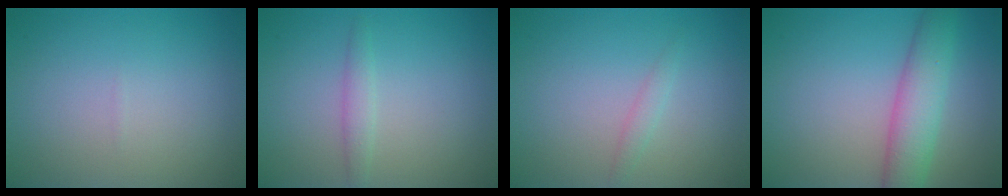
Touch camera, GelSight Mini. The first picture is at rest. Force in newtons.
{"total": 1.4, "press": 1.4, "slide": 0.0}
{"total": 1.0, "press": 1.0, "slide": 0.1}
{"total": 5.0, "press": 5.0, "slide": 0.2}